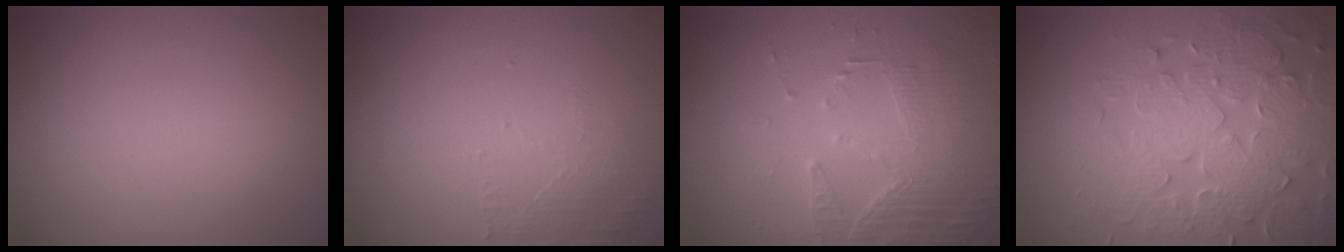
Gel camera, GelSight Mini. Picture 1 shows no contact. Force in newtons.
{"total": 1.4, "press": 0.4, "slide": 1.4}
{"total": 3.9, "press": 3.7, "slide": 1.4}
{"total": 7.4, "press": 6.0, "slide": 4.3}